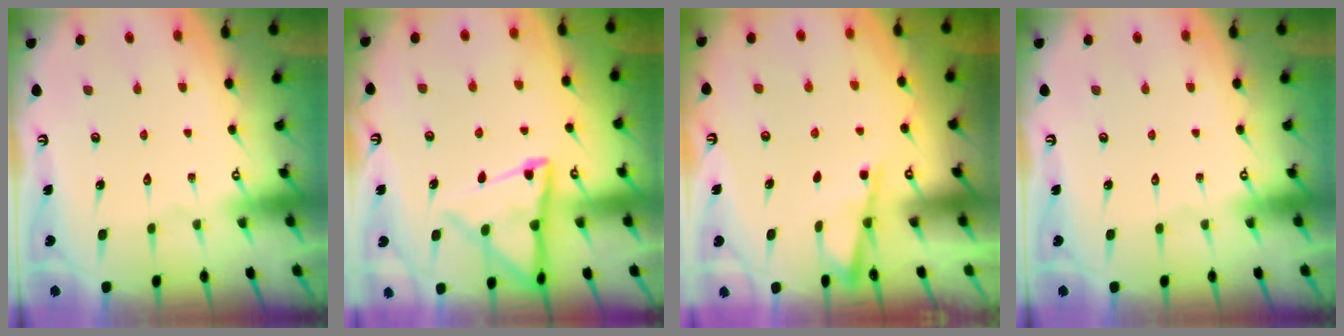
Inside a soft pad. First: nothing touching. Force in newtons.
{"total": 12.1, "press": 12.1, "slide": 1.2}
{"total": 3.0, "press": 3.0, "slide": 0.5}
{"total": 0.0}